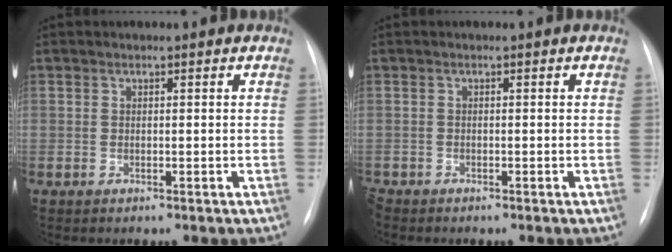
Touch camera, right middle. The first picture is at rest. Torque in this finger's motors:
{"motor_torque": [0.51, -0.58, 0.23, 0.08]}